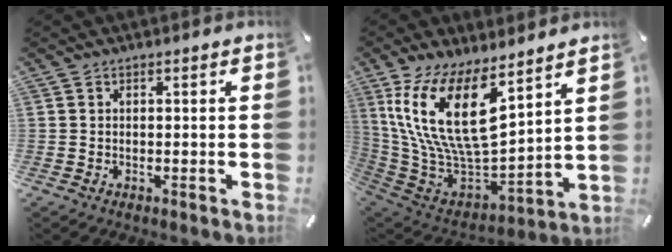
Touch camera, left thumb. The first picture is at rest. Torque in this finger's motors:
{"motor_torque": [2.66, 2.35, 1.62, -1.15, 1.05]}